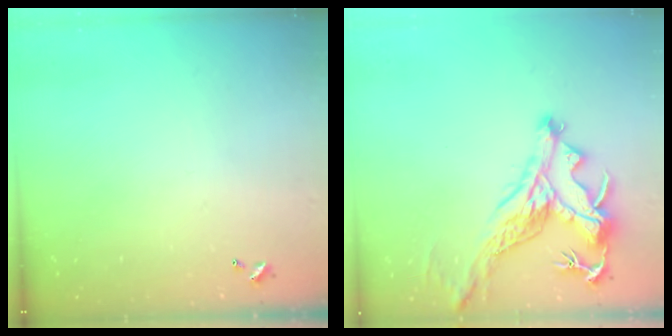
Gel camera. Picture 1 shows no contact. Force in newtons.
{"total": 6.1, "press": 5.8, "slide": 1.8}